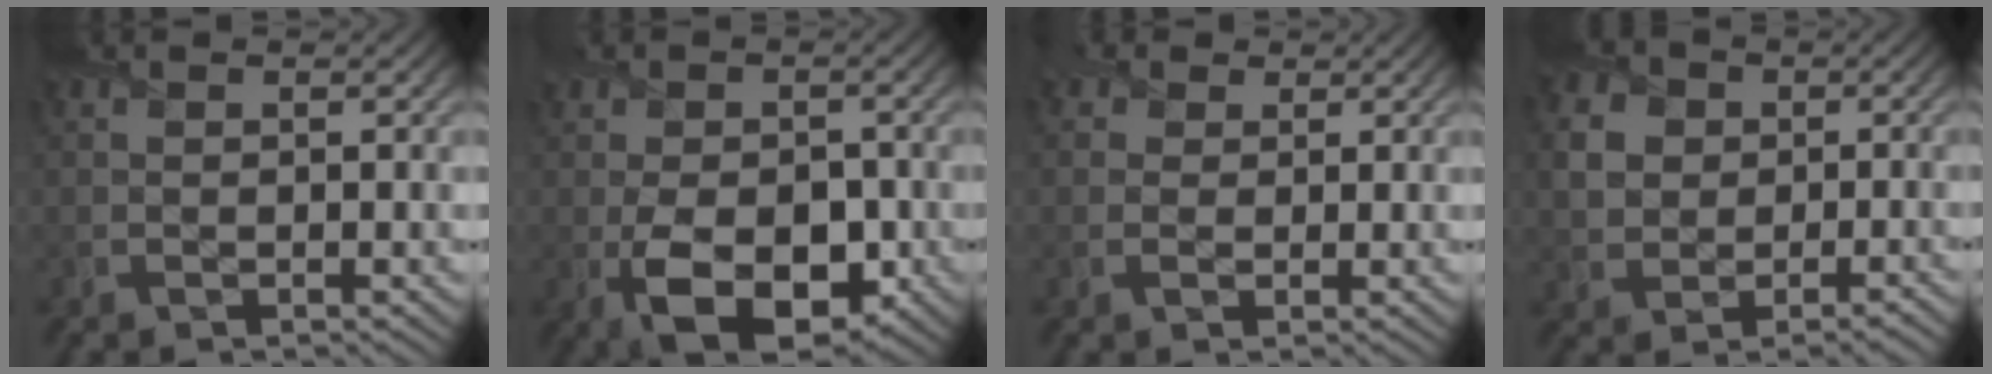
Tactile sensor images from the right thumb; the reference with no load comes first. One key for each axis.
{"total": 10.2, "fx": -2.9, "fy": 6.4, "fz": 7.4, "tx": -0.128, "ty": -0.023, "tz": -0.044}
{"total": 2.6, "fx": 0.9, "fy": 2.1, "fz": 1.2, "tx": -0.031, "ty": 0.005, "tz": 0.009}
{"total": 5.0, "fx": 0.3, "fy": 4.3, "fz": 2.5, "tx": -0.057, "ty": 0.004, "tz": -0.002}